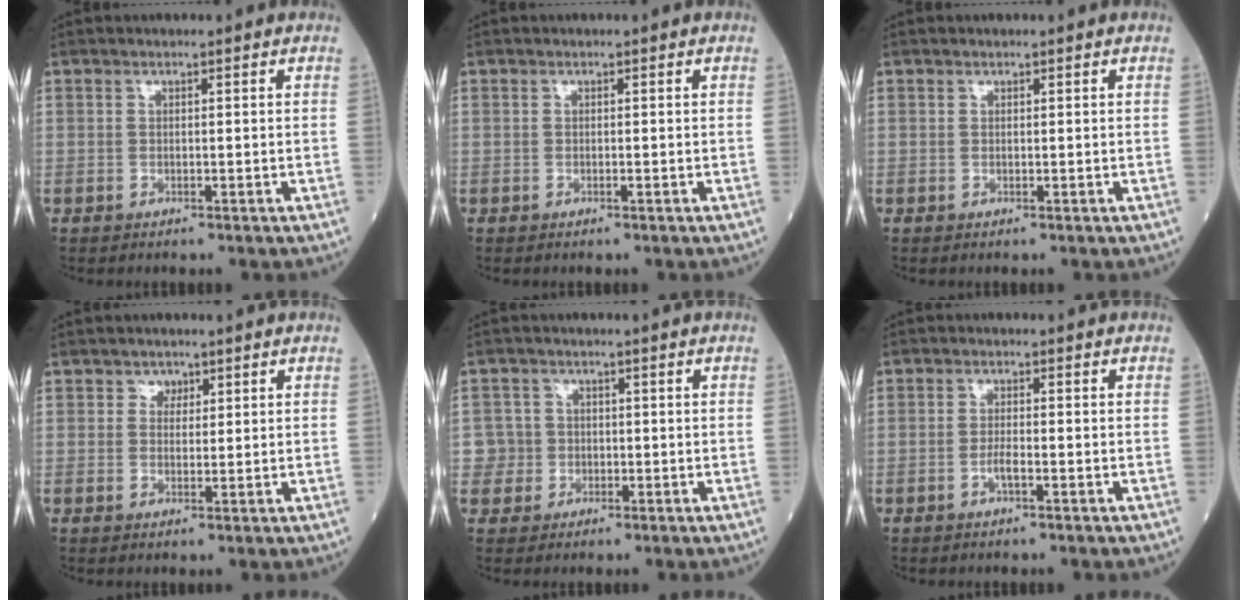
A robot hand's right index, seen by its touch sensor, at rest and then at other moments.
{"total": 0.0}
{"total": 0.0}
{"total": 1.8, "force": [1.0, 1.5, 0.4], "torque": [0.001, -0.001, 0.011]}
{"total": 3.3, "force": [-0.5, 3.3, -0.4], "torque": [0.020, 0.011, -0.013]}
{"total": 1.8, "force": [-0.8, 0.2, 1.6], "torque": [-0.030, 0.001, -0.016]}